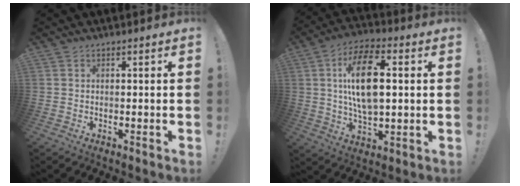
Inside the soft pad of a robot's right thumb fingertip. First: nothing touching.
{"total": 16.4, "force": [2.7, 8.5, 13.8], "torque": [-0.240, 0.004, 0.043]}